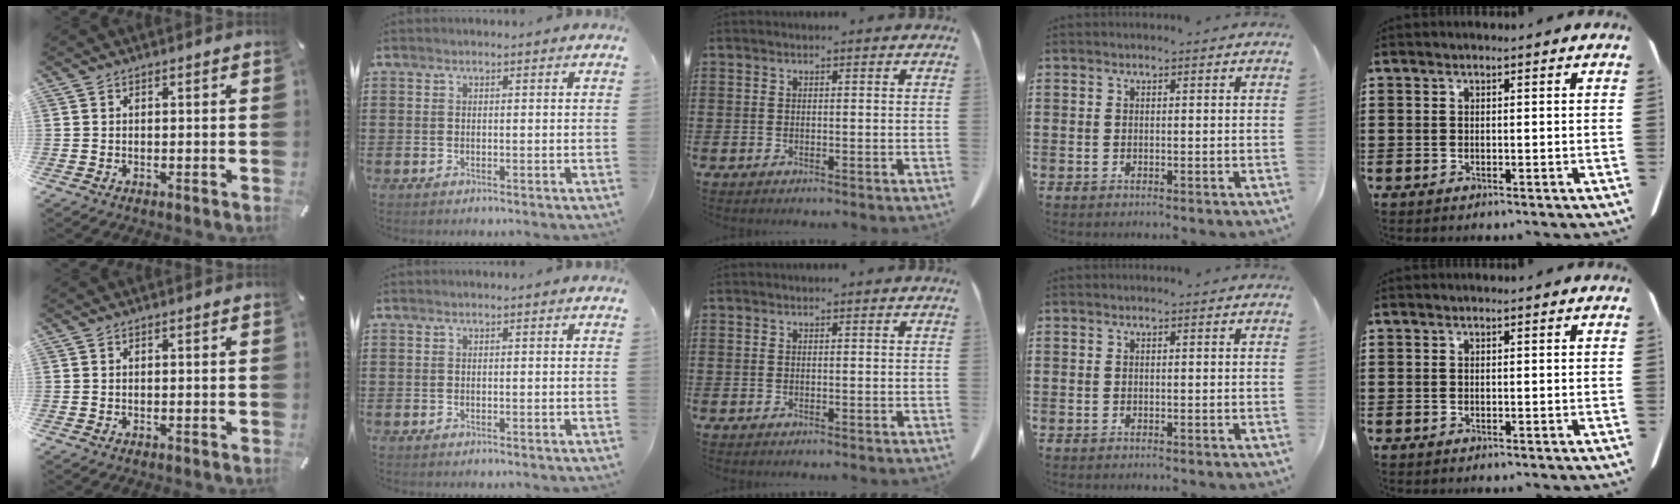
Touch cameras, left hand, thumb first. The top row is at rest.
{}